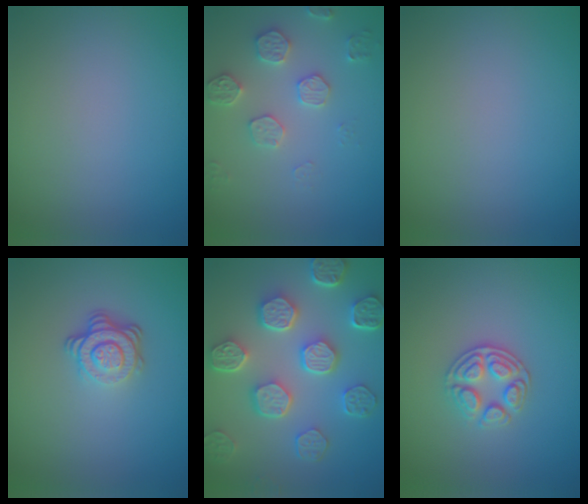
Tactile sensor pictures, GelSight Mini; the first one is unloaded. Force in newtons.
{"total": 3.2, "press": 3.1, "slide": 0.7}
{"total": 0.0}
{"total": 3.9, "press": 2.7, "slide": 2.8}
{"total": 7.5, "press": 5.8, "slide": 4.8}
{"total": 3.0, "press": 2.8, "slide": 1.1}